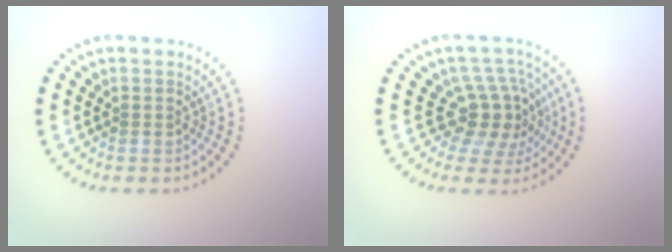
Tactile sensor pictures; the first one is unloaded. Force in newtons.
{"total": 4.1, "press": 3.2, "slide": 2.6}